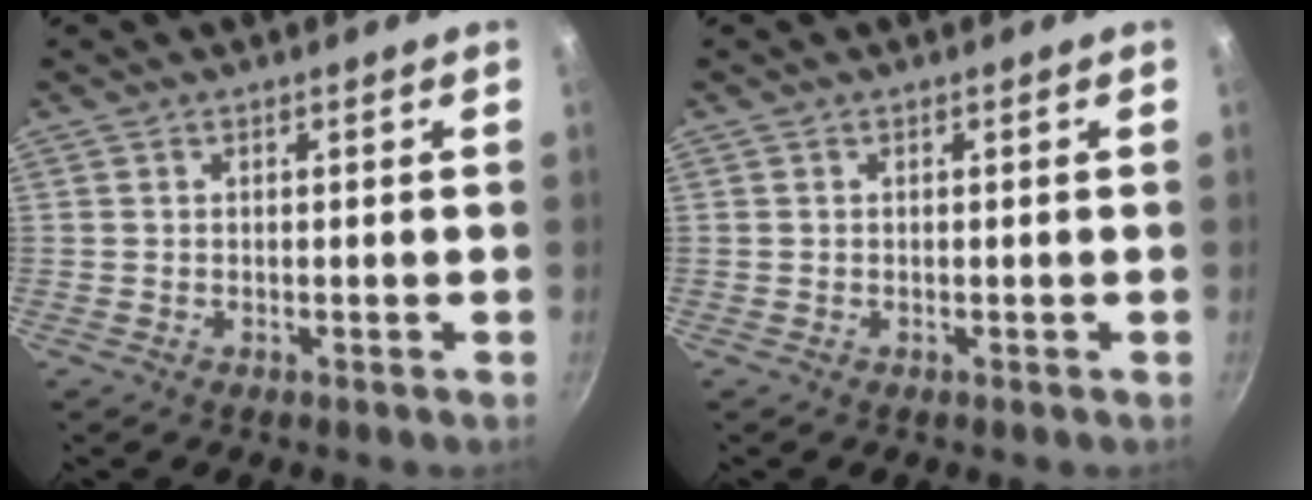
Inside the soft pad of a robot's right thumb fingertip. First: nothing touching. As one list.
[{"total": 0.0}]